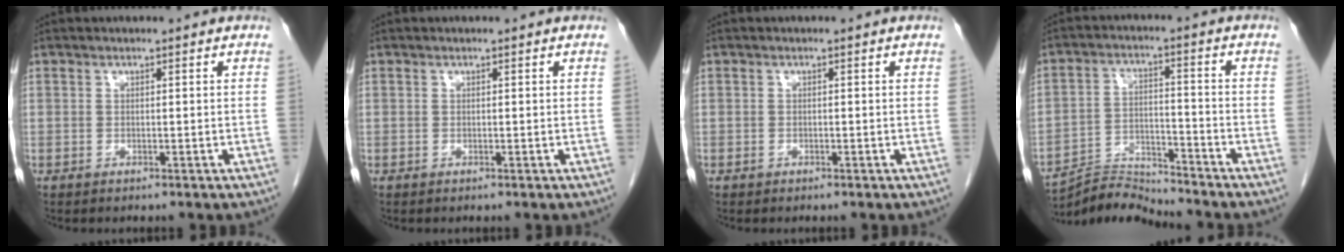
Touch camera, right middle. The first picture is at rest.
{"total": 0.0}
{"total": 0.0}
{"total": 7.4, "force": [-7.3, -1.1, -1.0], "torque": [0.013, 0.006, -0.132]}